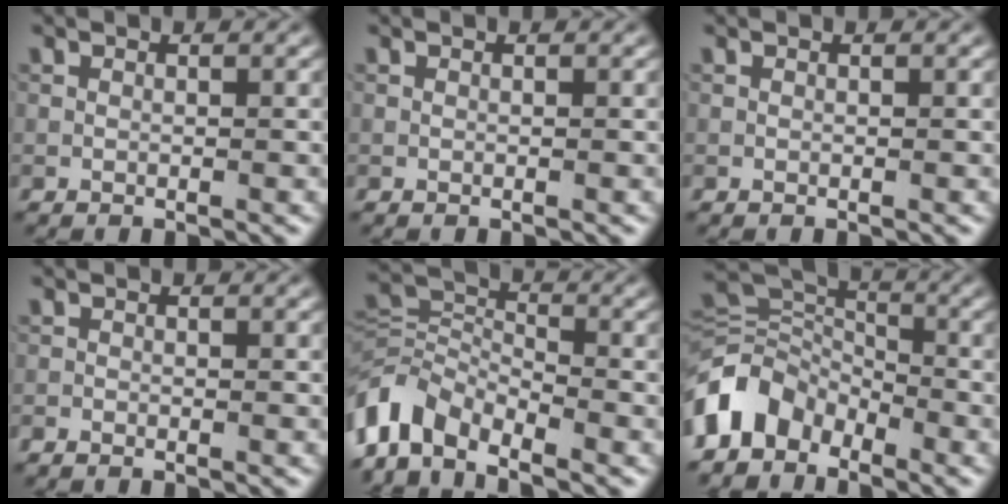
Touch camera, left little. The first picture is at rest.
{"total": 0.0}
{"total": 0.0}
{"total": 0.6, "force": [-0.5, 0.1, 0.2], "torque": [0.000, -0.004, -0.011]}
{"total": 6.1, "force": [-4.3, 3.1, 3.0], "torque": [-0.056, -0.002, -0.100]}
{"total": 6.5, "force": [-4.0, 4.3, 2.9], "torque": [-0.053, 0.005, -0.093]}